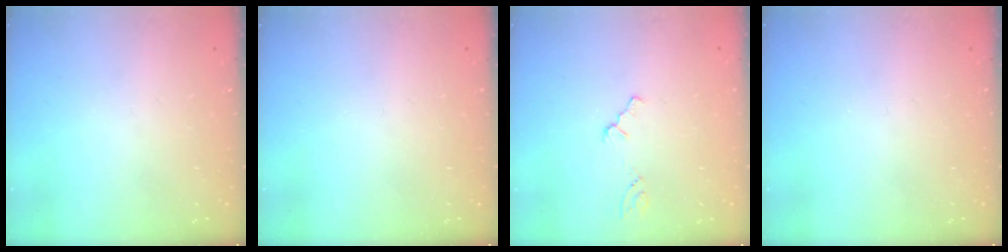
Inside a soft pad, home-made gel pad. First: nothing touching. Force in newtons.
{"total": 0.0}
{"total": 0.0}
{"total": 0.0}